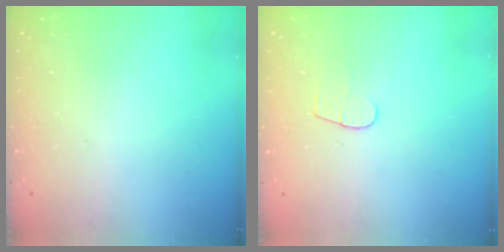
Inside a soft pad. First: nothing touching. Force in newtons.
{"total": 4.4, "press": 4.4, "slide": 0.3}